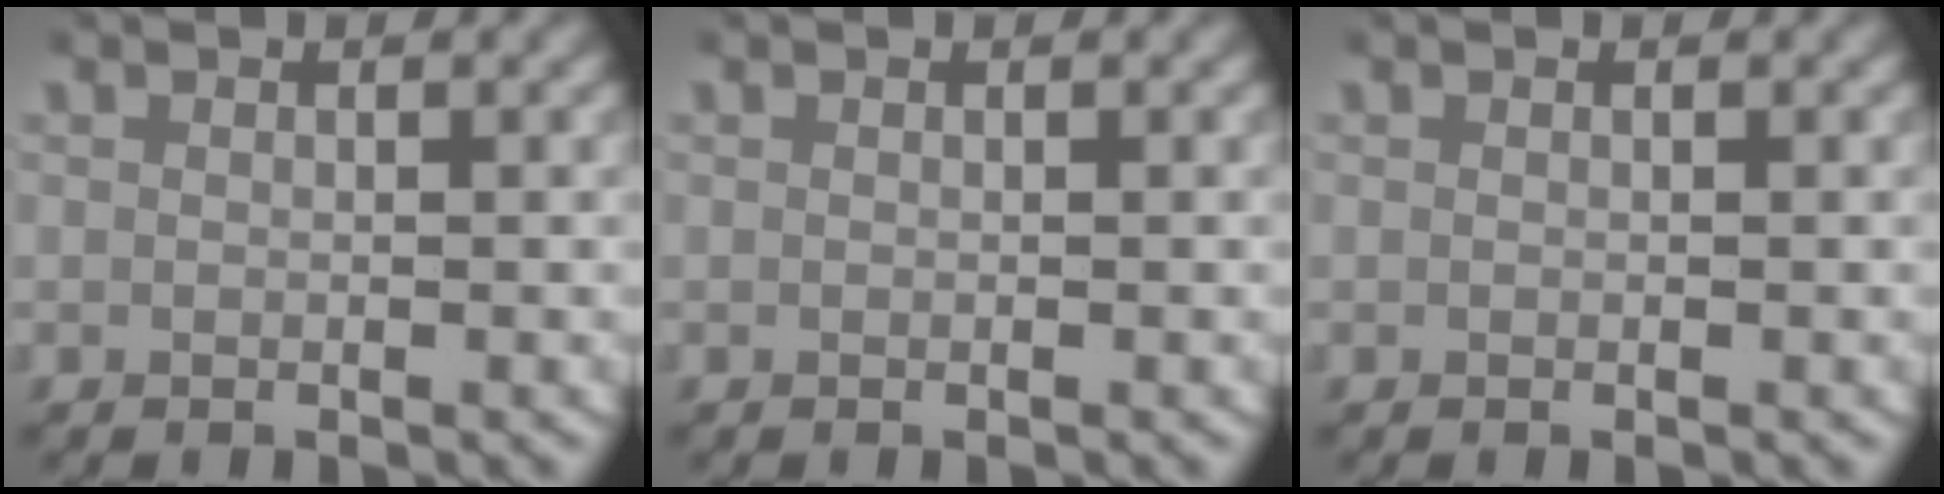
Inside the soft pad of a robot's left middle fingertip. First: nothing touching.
{"total": 0.0}
{"total": 0.0}